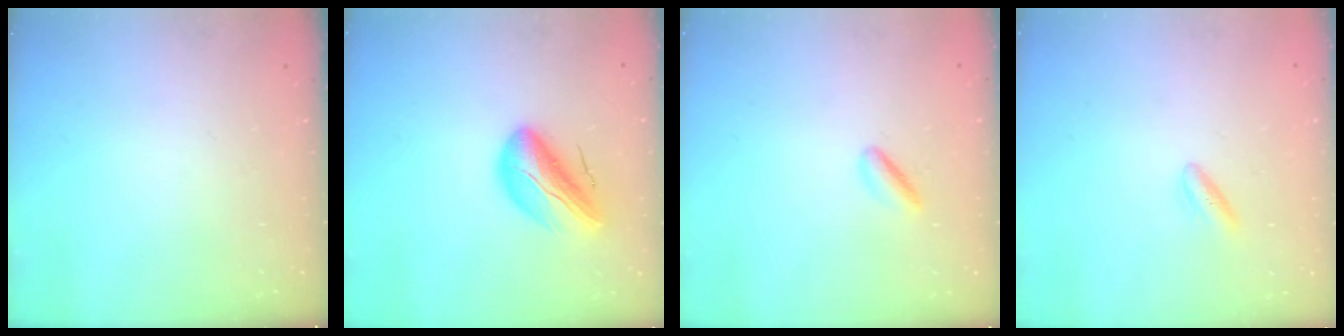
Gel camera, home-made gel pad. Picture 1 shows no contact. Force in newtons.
{"total": 13.3, "press": 12.8, "slide": 3.3}
{"total": 3.6, "press": 3.4, "slide": 1.3}
{"total": 2.5, "press": 2.2, "slide": 1.2}